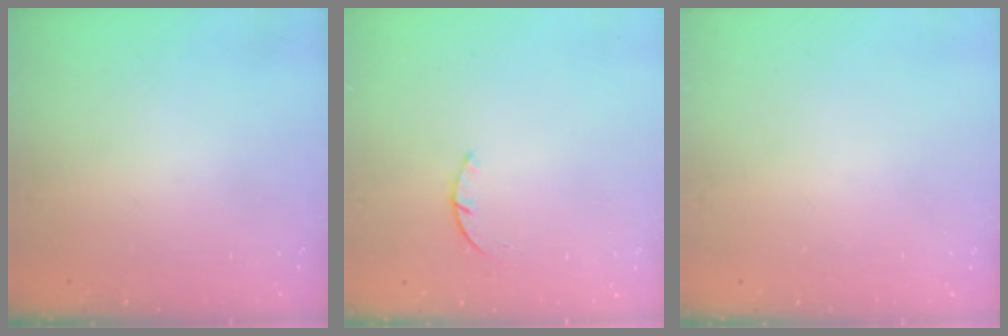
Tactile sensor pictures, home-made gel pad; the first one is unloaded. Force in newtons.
{"total": 1.4, "press": 1.4, "slide": 0.3}
{"total": 0.0}